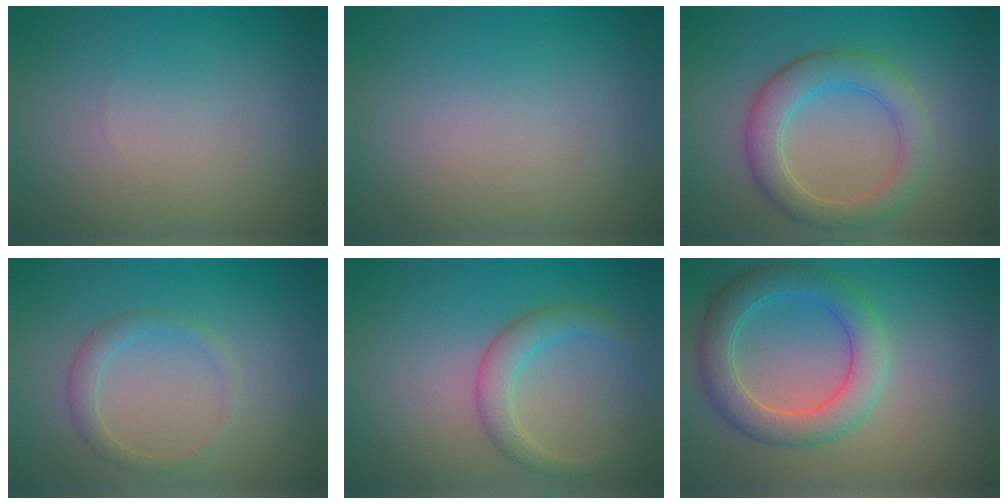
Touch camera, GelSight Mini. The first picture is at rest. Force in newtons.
{"total": 0.0}
{"total": 4.5, "press": 4.5, "slide": 0.1}
{"total": 1.8, "press": 1.8, "slide": 0.1}
{"total": 2.0, "press": 2.0, "slide": 0.2}
{"total": 5.0, "press": 5.0, "slide": 0.1}